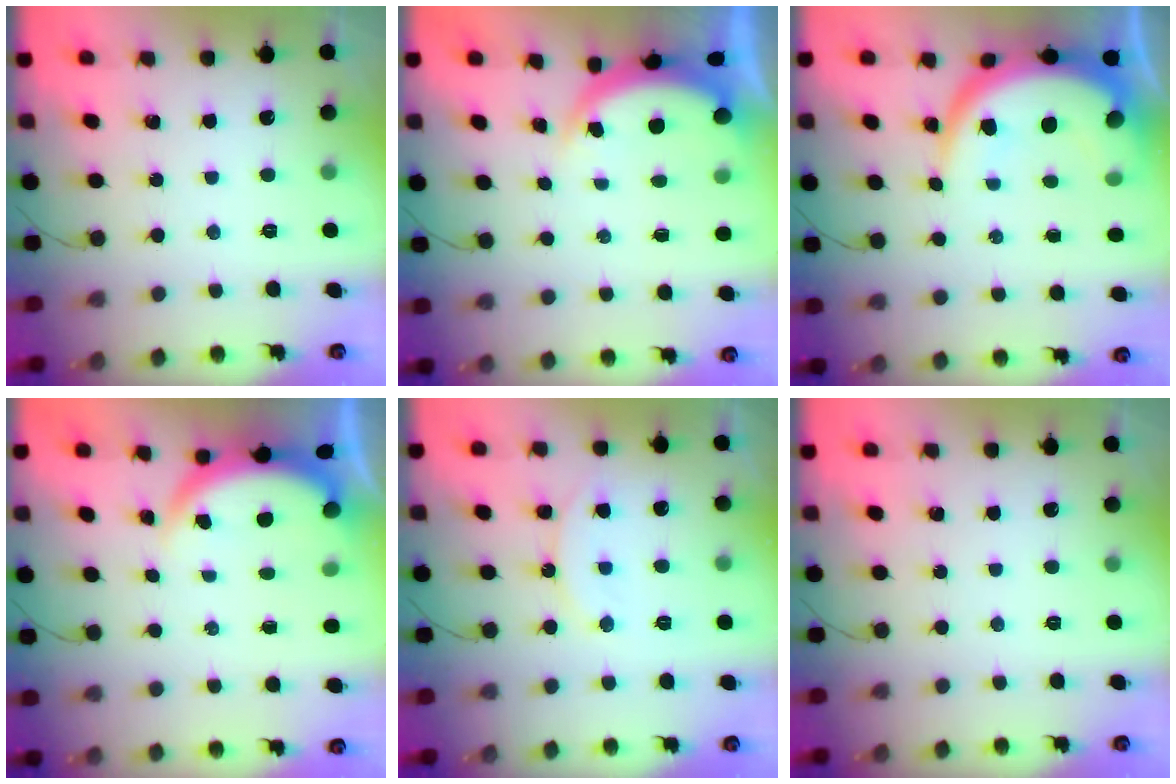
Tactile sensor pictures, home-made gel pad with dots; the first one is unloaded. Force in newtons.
{"total": 4.8, "press": 4.8, "slide": 0.8}
{"total": 13.2, "press": 13.2, "slide": 1.2}
{"total": 4.2, "press": 3.9, "slide": 1.5}
{"total": 9.8, "press": 9.7, "slide": 0.9}
{"total": 0.0}